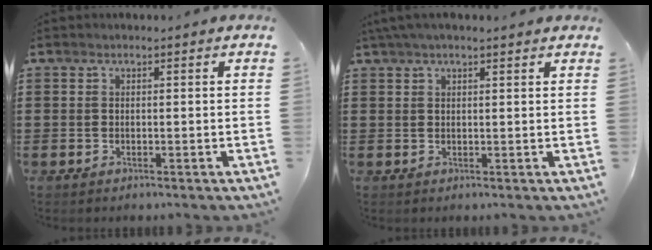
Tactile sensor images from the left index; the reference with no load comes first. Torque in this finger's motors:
{"motor_torque": [2.14, 0.00, 0.47, 0.21]}